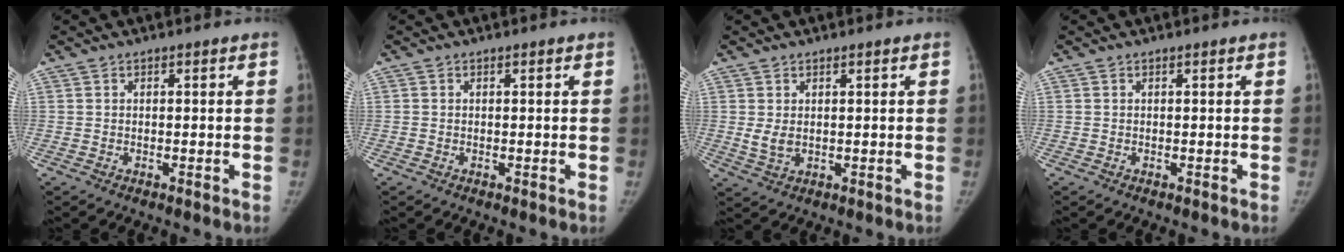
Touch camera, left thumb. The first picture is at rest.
{"total": 0.0}
{"total": 3.1, "force": [0.7, 1.8, 2.4], "torque": [-0.042, -0.011, 0.022]}
{"total": 0.0}